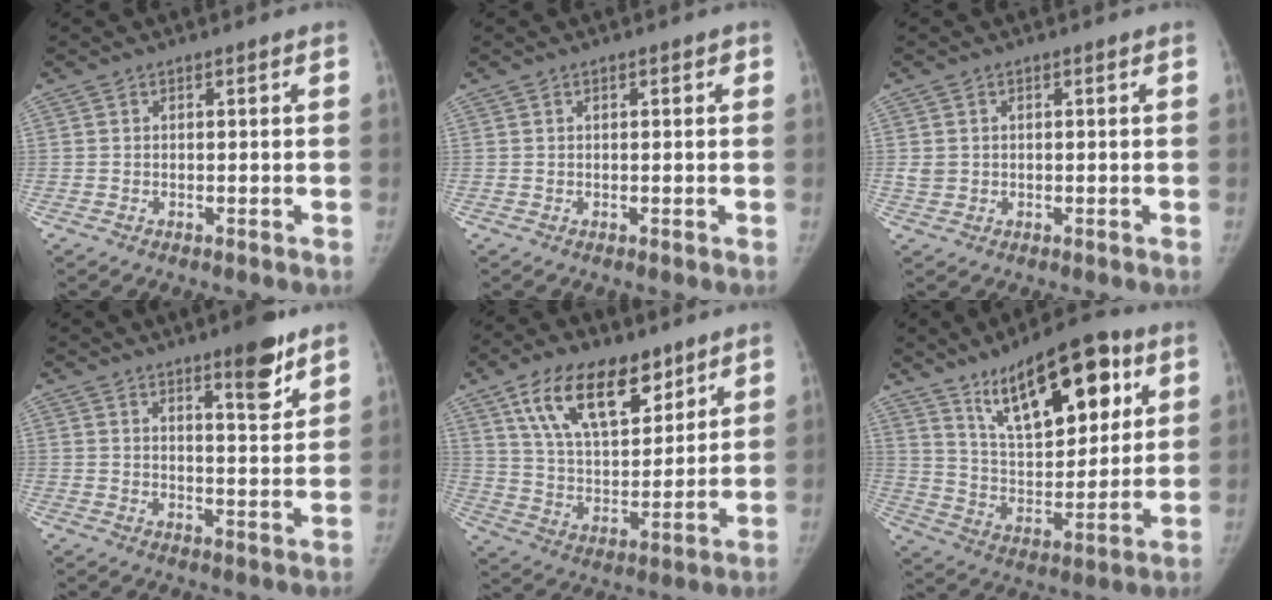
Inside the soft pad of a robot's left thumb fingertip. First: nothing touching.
{"total": 1.0, "force": [0.4, 0.5, 0.8], "torque": [-0.007, 0.004, 0.003]}
{"total": 2.0, "force": [0.1, 1.8, 0.8], "torque": [-0.007, 0.002, 0.006]}
{"total": 7.9, "force": [5.4, 1.8, 5.6], "torque": [-0.064, -0.037, 0.076]}
{"total": 17.5, "force": [10.4, 8.8, 11.0], "torque": [-0.147, -0.047, 0.190]}
{"total": 21.3, "force": [10.9, 9.2, 15.8], "torque": [-0.198, -0.042, 0.185]}